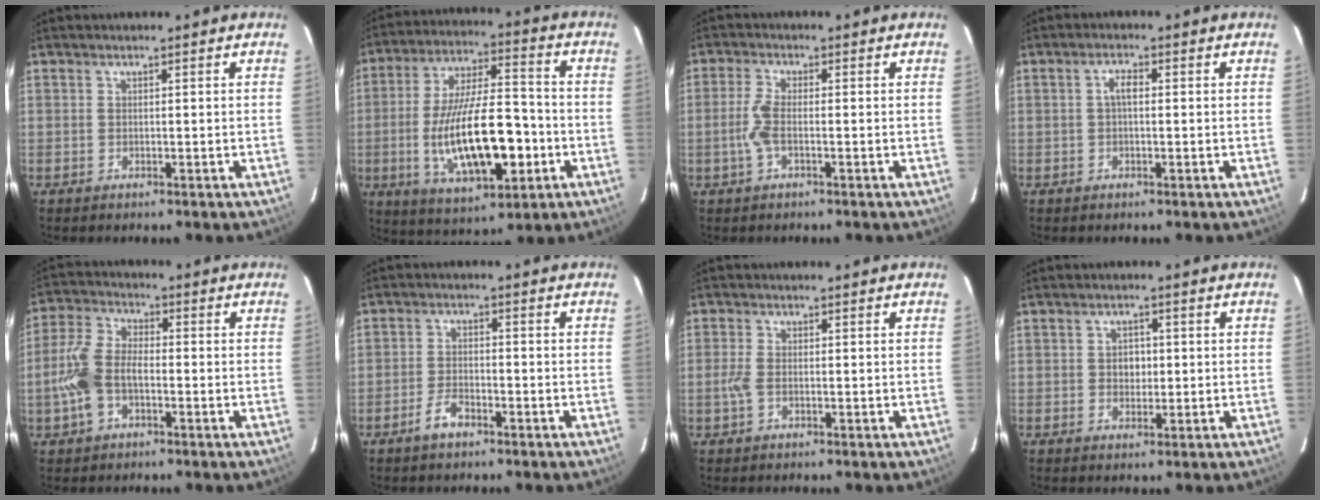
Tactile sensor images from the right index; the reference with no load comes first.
{"total": 19.6, "force": [-4.8, 7.2, 17.6], "torque": [-0.333, -0.003, -0.065]}
{"total": 4.2, "force": [-1.1, 1.2, 3.9], "torque": [-0.091, 0.002, -0.023]}
{"total": 2.1, "force": [0.1, 0.9, 1.9], "torque": [-0.040, 0.009, 0.001]}
{"total": 9.1, "force": [-2.7, 5.1, 7.0], "torque": [-0.158, 0.012, -0.053]}
{"total": 3.9, "force": [-2.8, 1.8, 2.2], "torque": [-0.055, 0.003, -0.051]}
{"total": 2.7, "force": [-0.7, 1.3, 2.3], "torque": [-0.056, 0.001, -0.015]}
{"total": 2.6, "force": [0.0, 2.2, 1.3], "torque": [-0.019, 0.007, -0.001]}